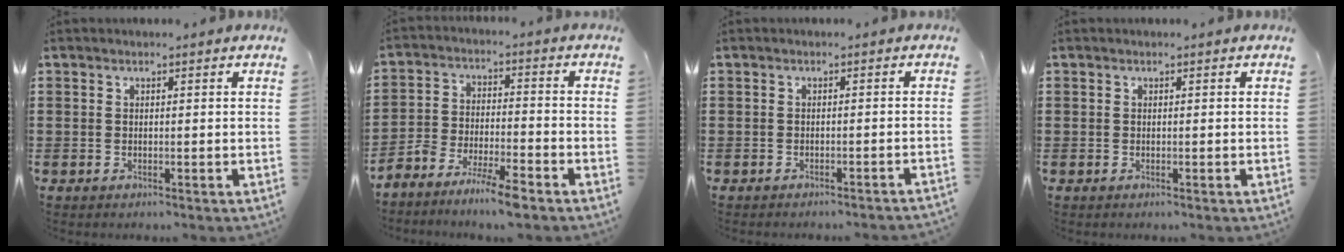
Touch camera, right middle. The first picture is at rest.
{"total": 5.7, "force": [-5.4, 0.2, 1.9], "torque": [-0.044, -0.002, -0.105]}
{"total": 1.0, "force": [-0.9, -0.3, 0.2], "torque": [-0.005, 0.000, -0.018]}
{"total": 0.0}